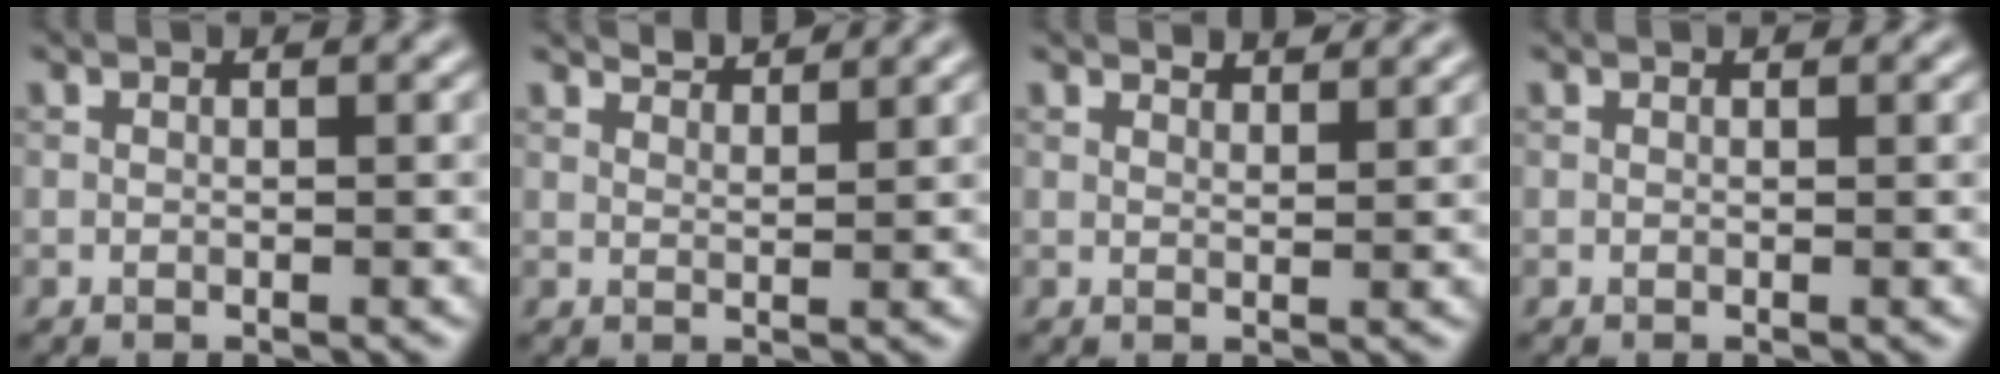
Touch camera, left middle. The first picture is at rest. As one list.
[{"total": 2.4, "force": [2.4, 0.2, 0.5], "torque": [-0.008, 0.000, 0.034]}, {"total": 2.1, "force": [2.1, 0.3, 0.5], "torque": [-0.014, 0.000, 0.029]}, {"total": 0.0}]